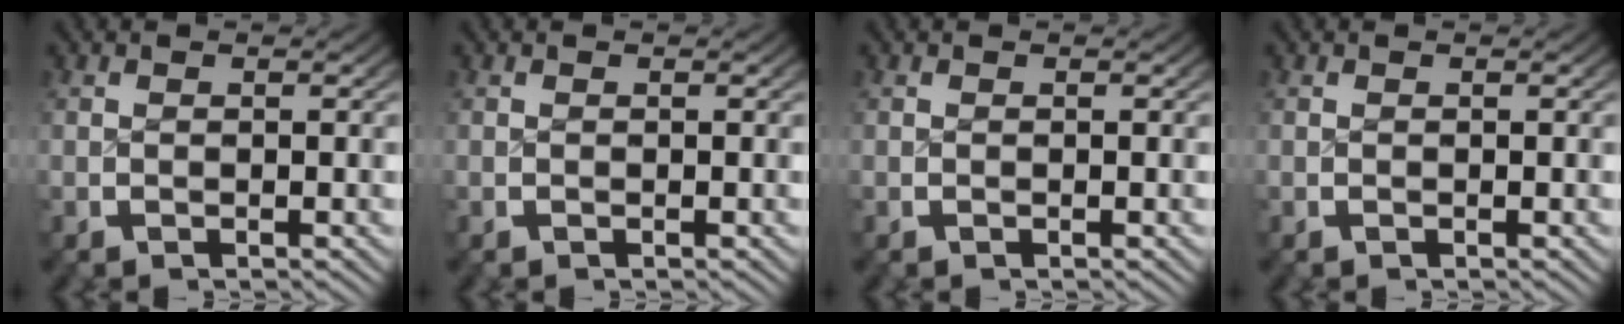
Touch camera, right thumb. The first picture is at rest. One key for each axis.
{"total": 0.0}
{"total": 0.0}
{"total": 0.0}